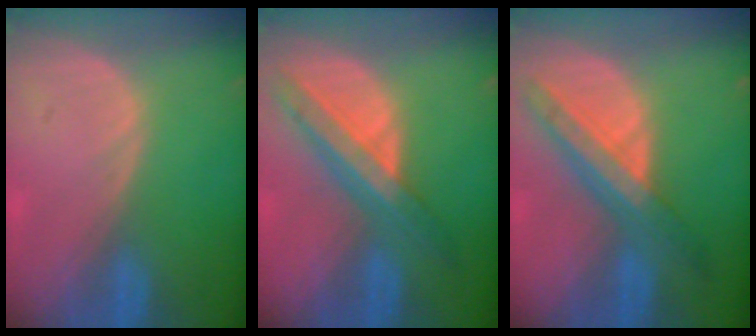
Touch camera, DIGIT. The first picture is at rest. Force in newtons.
{"total": 8.5, "press": 7.2, "slide": 4.4}
{"total": 8.5, "press": 7.5, "slide": 4.0}